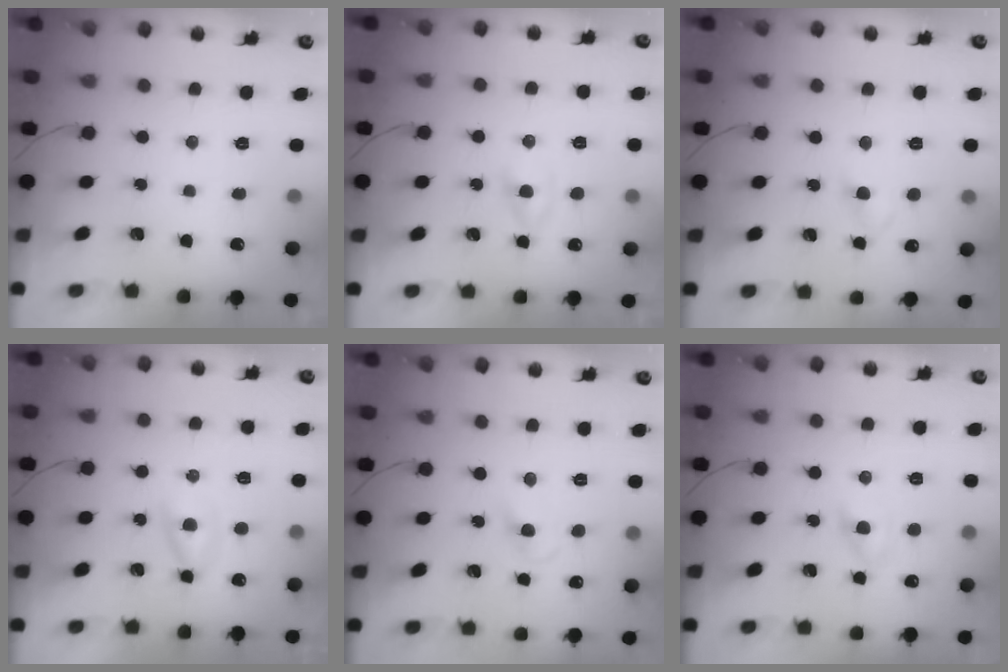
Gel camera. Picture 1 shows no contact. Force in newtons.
{"total": 1.4, "press": 1.1, "slide": 0.9}
{"total": 3.3, "press": 3.0, "slide": 1.4}
{"total": 2.7, "press": 2.5, "slide": 1.1}
{"total": 3.1, "press": 2.8, "slide": 1.2}
{"total": 3.3, "press": 3.1, "slide": 1.3}